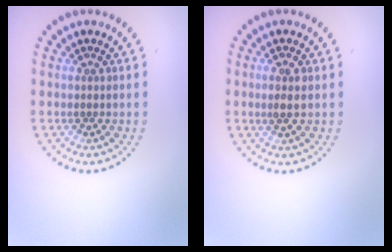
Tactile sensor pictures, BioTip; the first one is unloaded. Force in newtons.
{"total": 1.7, "press": 1.7, "slide": 0.4}